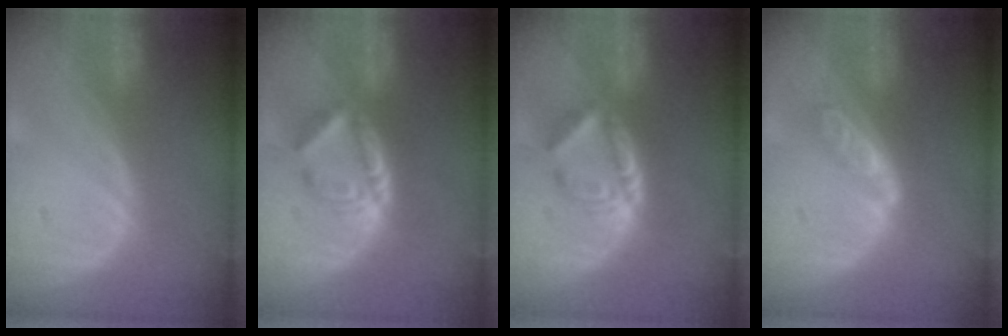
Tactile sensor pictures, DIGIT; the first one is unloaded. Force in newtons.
{"total": 6.0, "press": 5.2, "slide": 3.1}
{"total": 6.0, "press": 5.2, "slide": 3.1}
{"total": 4.6, "press": 3.9, "slide": 2.5}